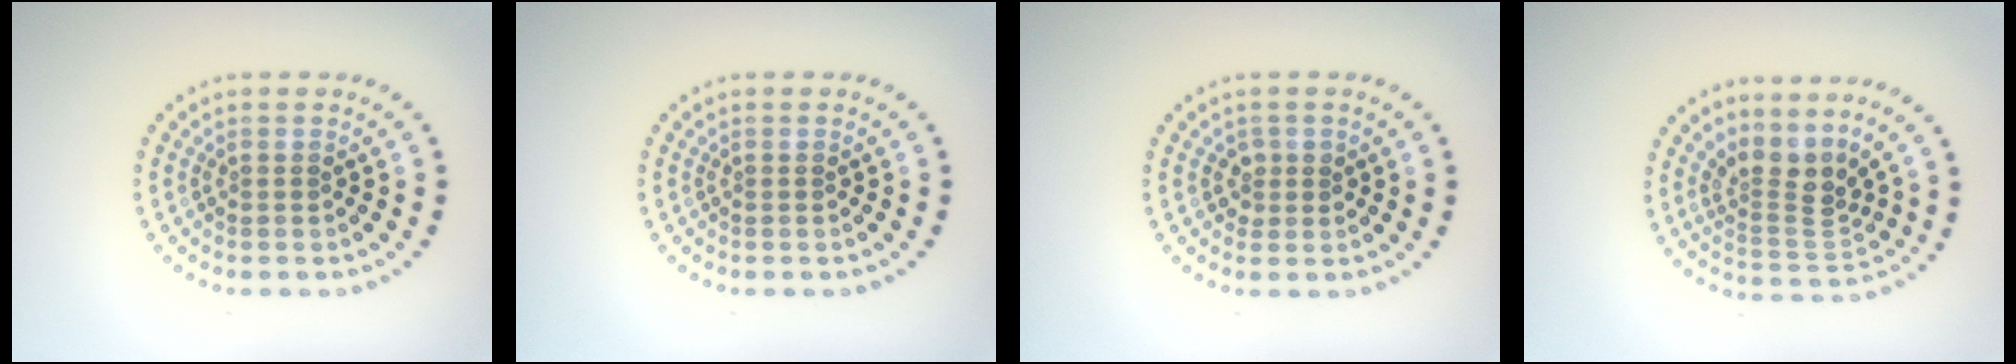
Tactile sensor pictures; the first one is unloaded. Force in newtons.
{"total": 0.0}
{"total": 1.2, "press": 1.1, "slide": 0.6}
{"total": 3.4, "press": 2.4, "slide": 2.5}